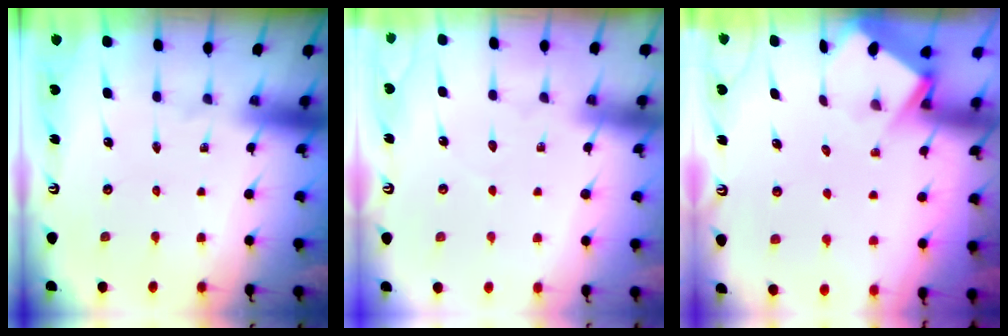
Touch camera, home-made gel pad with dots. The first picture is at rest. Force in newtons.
{"total": 2.2, "press": 2.2, "slide": 0.3}
{"total": 3.9, "press": 3.9, "slide": 0.4}